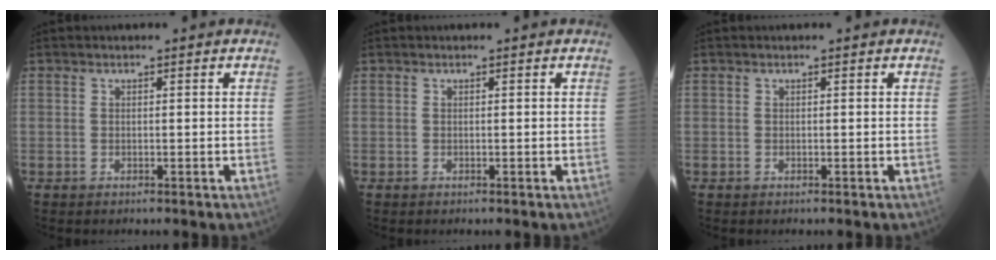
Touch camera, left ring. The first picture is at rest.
{"total": 0.0}
{"total": 0.0}